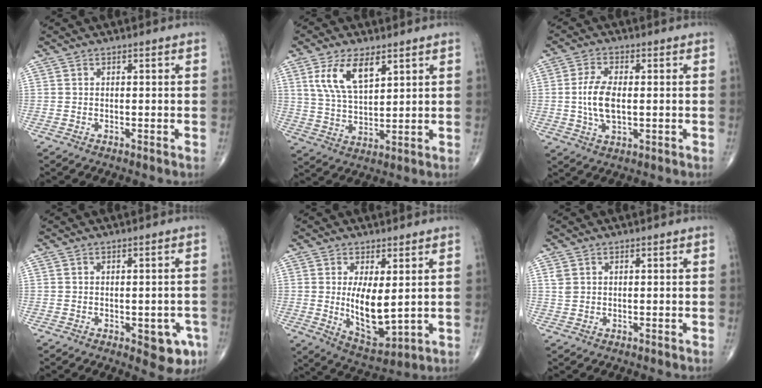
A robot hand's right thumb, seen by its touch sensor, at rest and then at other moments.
{"total": 9.7, "force": [4.8, 4.3, 7.3], "torque": [-0.129, -0.021, 0.100]}
{"total": 7.5, "force": [0.0, 3.6, 6.6], "torque": [-0.137, -0.004, -0.002]}
{"total": 6.1, "force": [-2.2, 2.8, 5.0], "torque": [-0.033, 0.000, -0.020]}
{"total": 9.6, "force": [0.9, 3.9, 8.7], "torque": [-0.136, -0.030, 0.033]}
{"total": 1.6, "force": [0.7, 1.2, 0.8], "torque": [-0.015, -0.001, 0.018]}